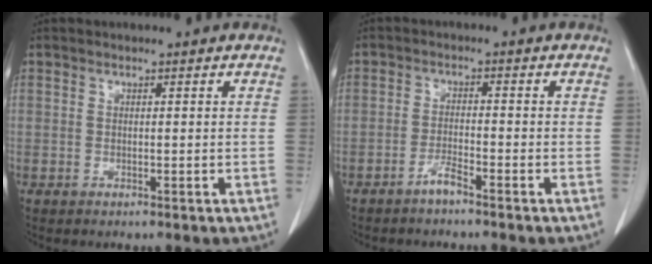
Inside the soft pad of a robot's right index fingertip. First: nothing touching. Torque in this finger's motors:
{"motor_torque": [0.17, -0.15, 0.08, 0.04]}